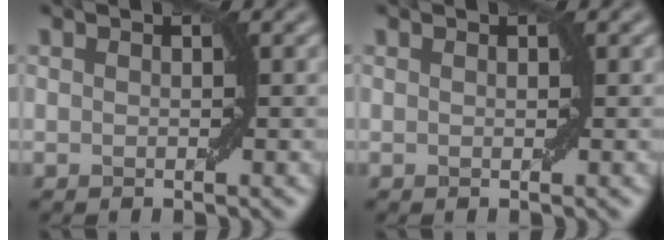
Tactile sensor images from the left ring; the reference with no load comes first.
{"total": 0.0}